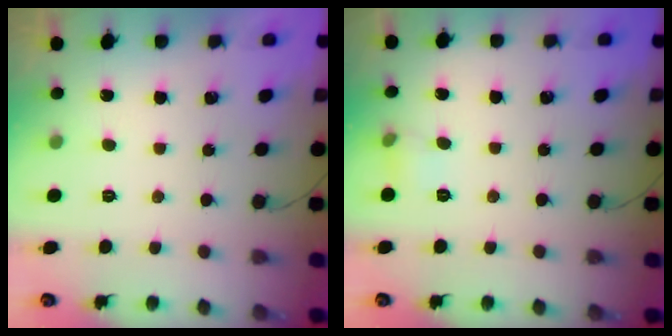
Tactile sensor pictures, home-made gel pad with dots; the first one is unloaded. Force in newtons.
{"total": 4.6, "press": 4.4, "slide": 1.4}